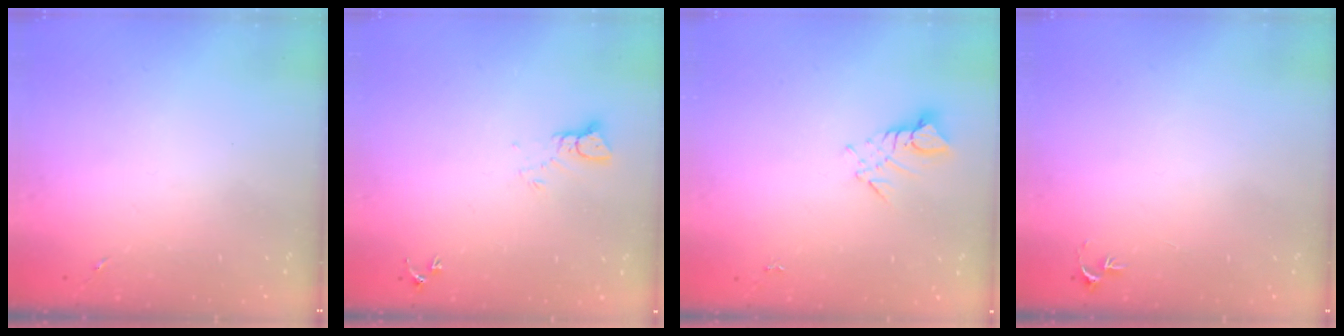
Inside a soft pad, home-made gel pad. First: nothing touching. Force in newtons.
{"total": 3.5, "press": 3.5, "slide": 0.3}
{"total": 4.2, "press": 4.2, "slide": 0.2}
{"total": 2.7, "press": 2.7, "slide": 0.3}